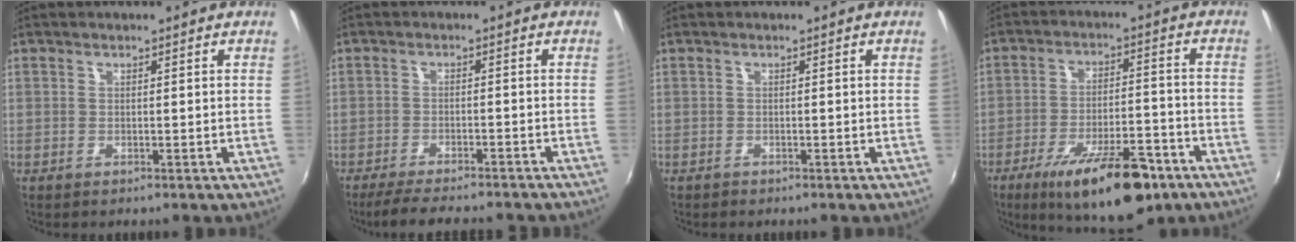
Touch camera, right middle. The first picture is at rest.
{"total": 10.9, "force": [-9.5, 1.5, 5.1], "torque": [-0.110, -0.021, -0.143]}
{"total": 0.5, "force": [-0.4, 0.3, 0.0], "torque": [-0.001, -0.002, -0.009]}
{"total": 17.7, "force": [-11.4, 5.5, 12.4], "torque": [-0.209, -0.021, -0.168]}